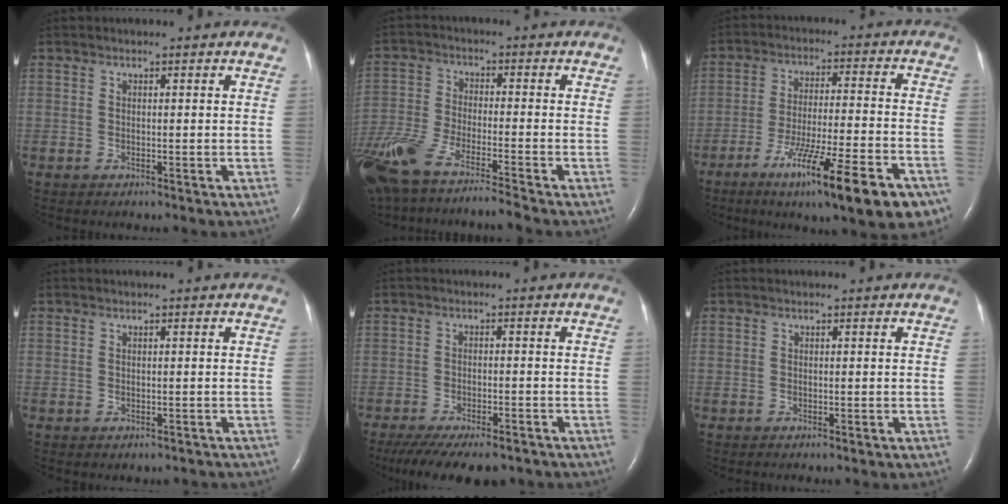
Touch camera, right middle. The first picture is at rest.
{"total": 12.4, "force": [-9.9, 0.5, 7.3], "torque": [-0.147, -0.029, -0.181]}
{"total": 18.6, "force": [-11.2, 1.8, 14.7], "torque": [-0.175, -0.028, -0.174]}
{"total": 0.9, "force": [-0.7, 0.6, 0.3], "torque": [-0.004, 0.001, -0.006]}
{"total": 13.5, "force": [-10.6, 4.2, 7.1], "torque": [-0.147, -0.025, -0.154]}
{"total": 0.0}